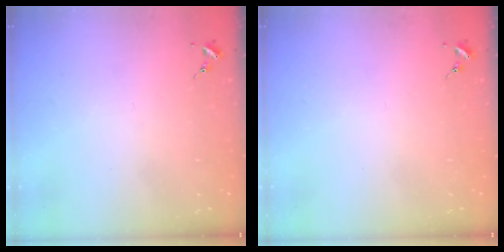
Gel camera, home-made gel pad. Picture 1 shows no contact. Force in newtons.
{"total": 0.0}